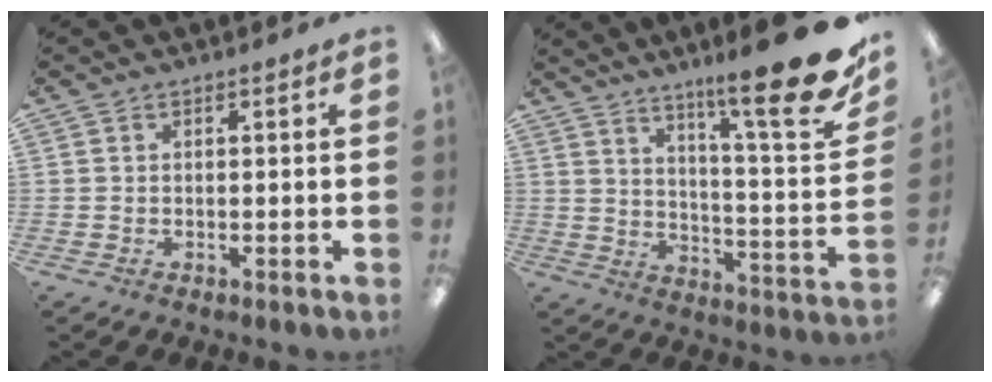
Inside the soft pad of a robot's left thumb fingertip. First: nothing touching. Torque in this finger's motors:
{"motor_torque": [0.66, 0.34, 1.47, -1.30, 0.11]}